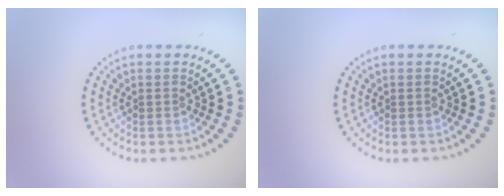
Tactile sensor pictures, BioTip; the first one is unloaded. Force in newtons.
{"total": 0.0}